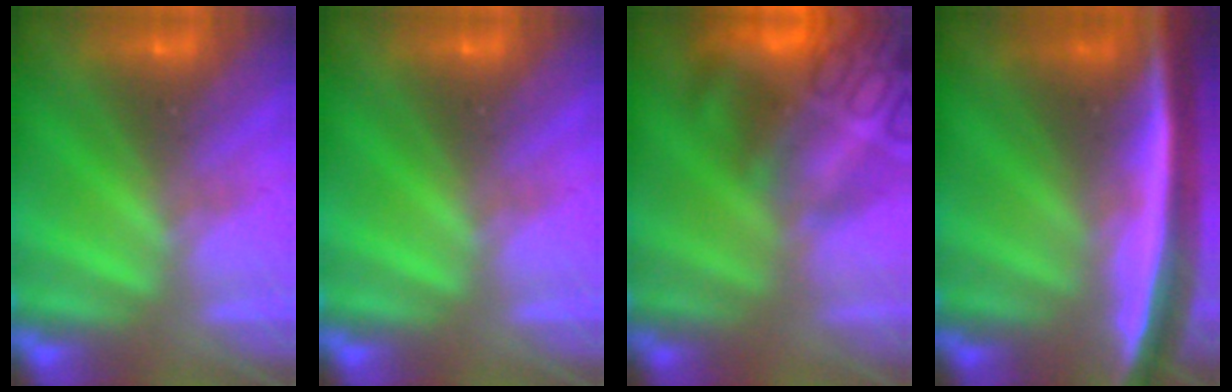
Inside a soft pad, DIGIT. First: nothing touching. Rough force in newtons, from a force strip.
{"total": 0.0}
{"total": 7.7}
{"total": 7.8}